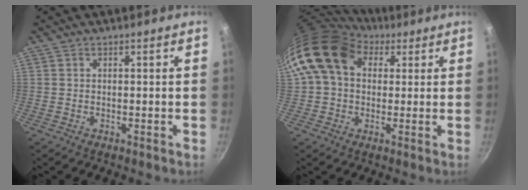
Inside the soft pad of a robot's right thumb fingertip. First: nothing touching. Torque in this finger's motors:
{"motor_torque": [1.09, 3.92, 0.98, -0.70, 0.24]}